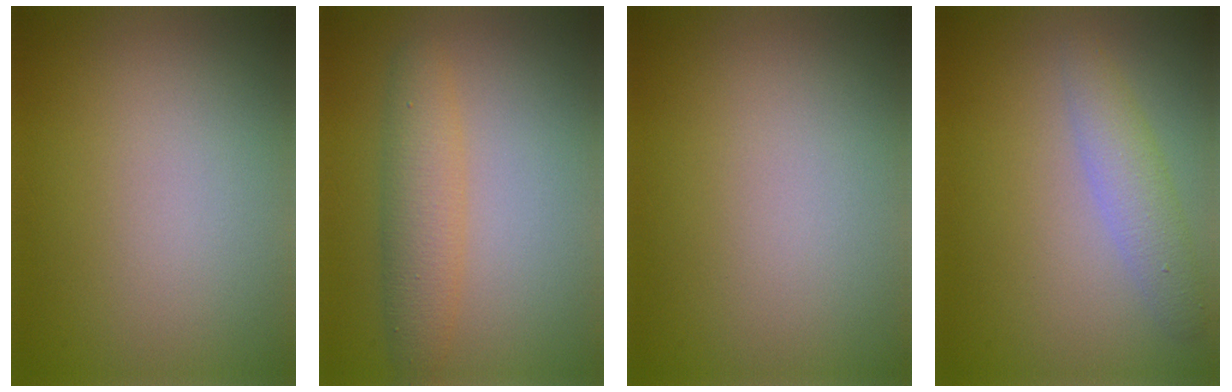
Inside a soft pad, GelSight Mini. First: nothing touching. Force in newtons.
{"total": 3.3, "press": 3.3, "slide": 0.1}
{"total": 0.0}
{"total": 2.6, "press": 2.6, "slide": 0.2}